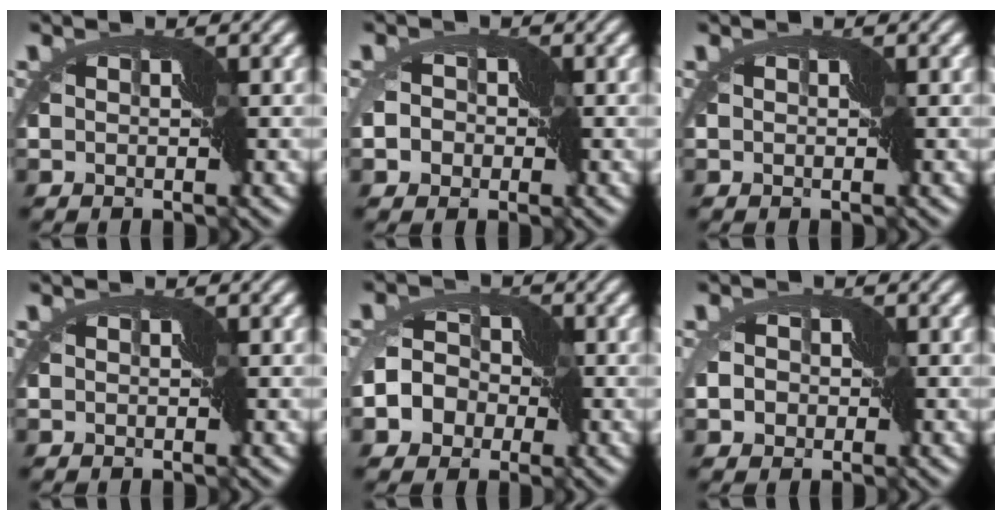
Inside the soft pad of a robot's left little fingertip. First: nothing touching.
{"total": 3.5, "force": [-1.9, 2.8, 0.8], "torque": [-0.003, -0.005, -0.047]}
{"total": 0.0}
{"total": 0.0}
{"total": 5.0, "force": [-1.0, 4.1, 2.7], "torque": [-0.033, -0.007, -0.040]}
{"total": 3.2, "force": [-1.5, 2.7, 0.9], "torque": [-0.008, -0.008, -0.042]}